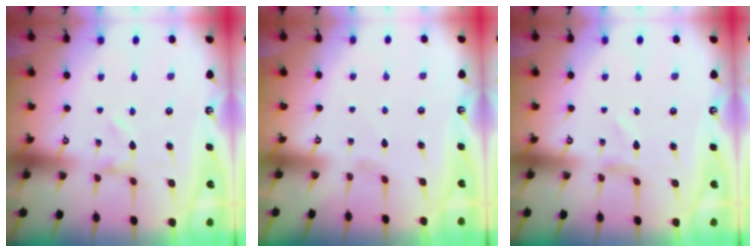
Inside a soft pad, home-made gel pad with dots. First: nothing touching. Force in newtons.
{"total": 0.0}
{"total": 0.8, "press": 0.8, "slide": 0.1}